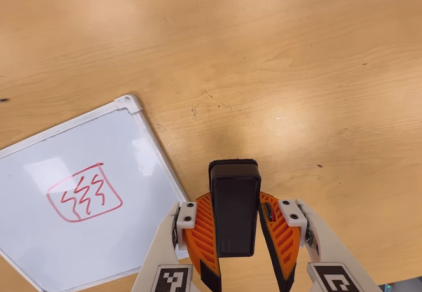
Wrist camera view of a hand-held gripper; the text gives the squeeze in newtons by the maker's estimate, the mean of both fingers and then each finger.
{"total": 7.1, "left": 5.7, "right": 8.6}